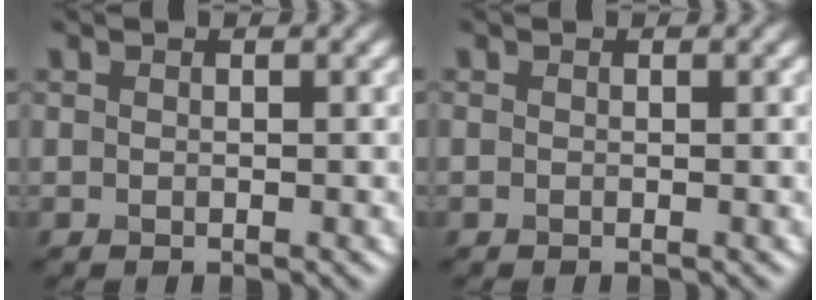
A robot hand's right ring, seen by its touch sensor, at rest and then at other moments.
{"total": 0.0}